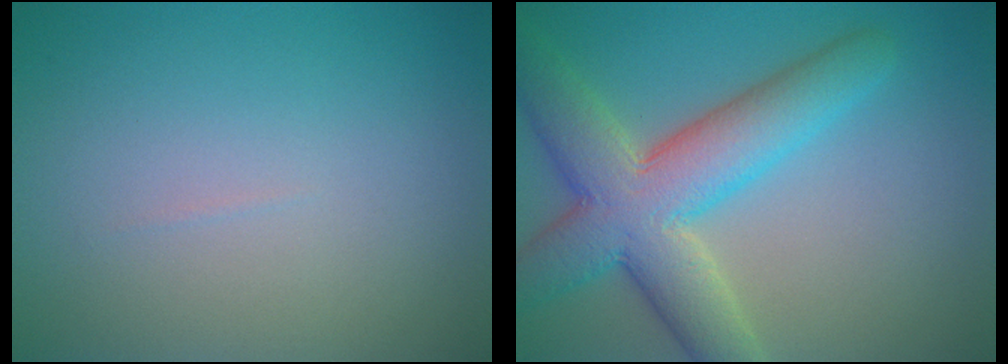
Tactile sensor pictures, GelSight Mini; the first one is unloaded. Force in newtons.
{"total": 8.8, "press": 8.8, "slide": 0.6}